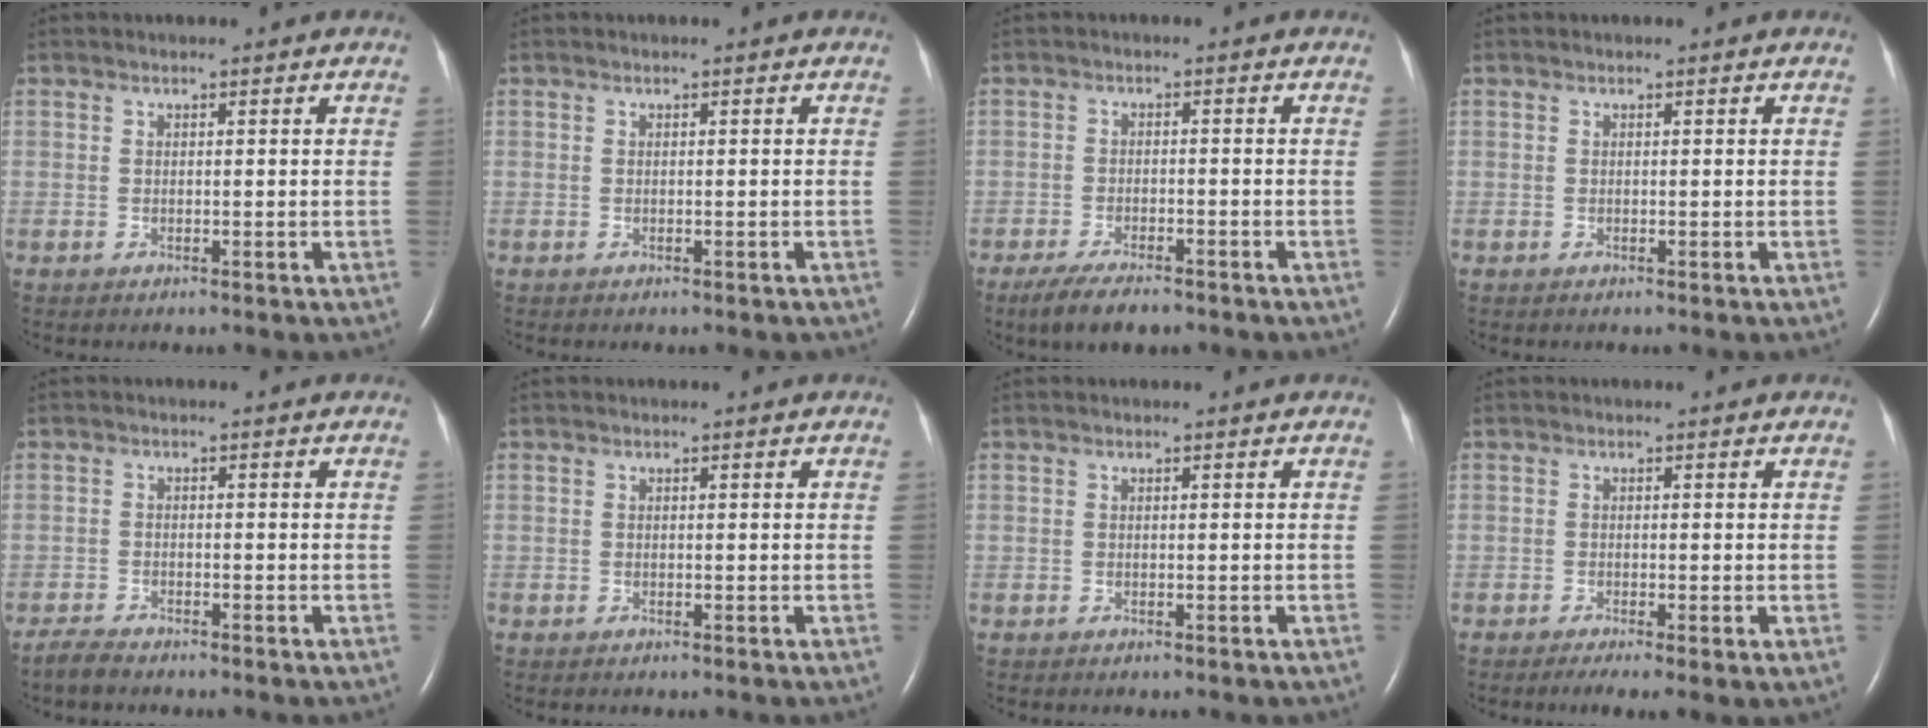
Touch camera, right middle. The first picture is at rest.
{"total": 0.5, "force": [-0.4, 0.2, 0.2], "torque": [-0.005, -0.001, -0.003]}
{"total": 6.2, "force": [-4.7, 1.6, 3.6], "torque": [-0.067, -0.011, -0.077]}
{"total": 0.0}
{"total": 2.1, "force": [-2.0, 0.3, 0.7], "torque": [-0.022, -0.006, -0.036]}
{"total": 0.0}
{"total": 0.0}
{"total": 3.4, "force": [-1.7, 0.7, 2.9], "torque": [-0.049, -0.013, -0.028]}